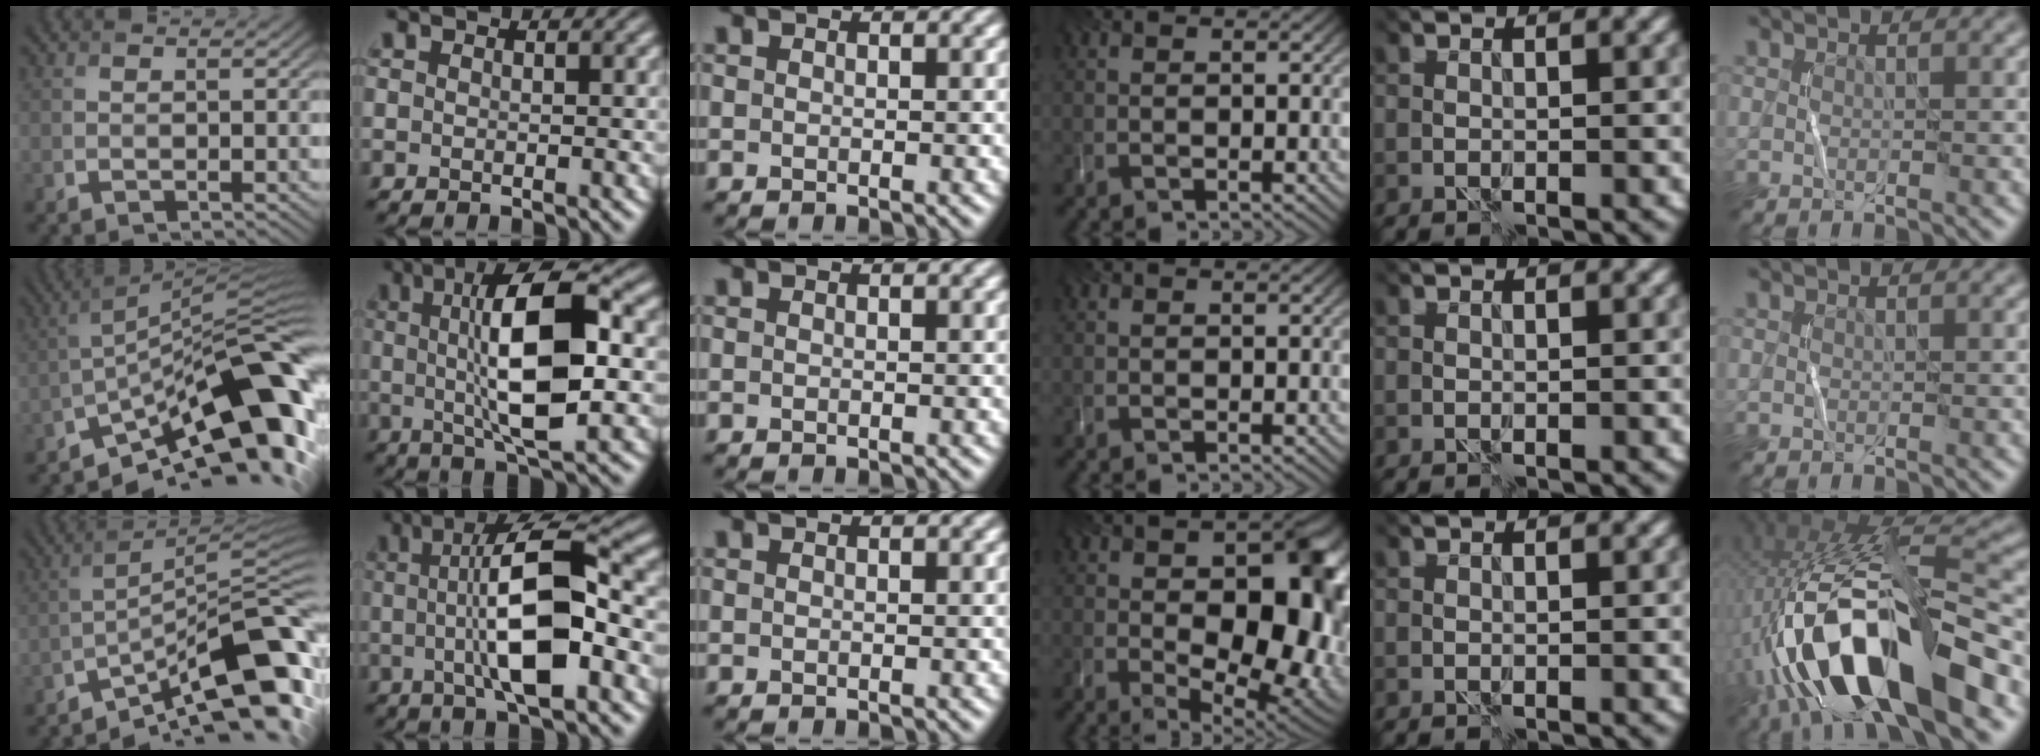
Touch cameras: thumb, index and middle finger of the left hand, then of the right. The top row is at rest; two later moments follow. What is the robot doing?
{"motion": "wrap", "object": "string"}